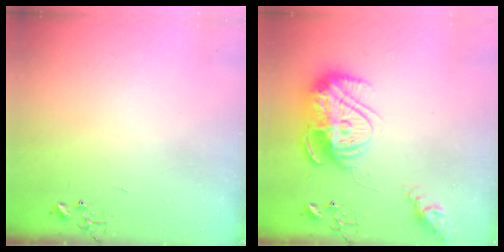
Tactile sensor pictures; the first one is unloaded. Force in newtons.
{"total": 18.7, "press": 18.6, "slide": 1.7}